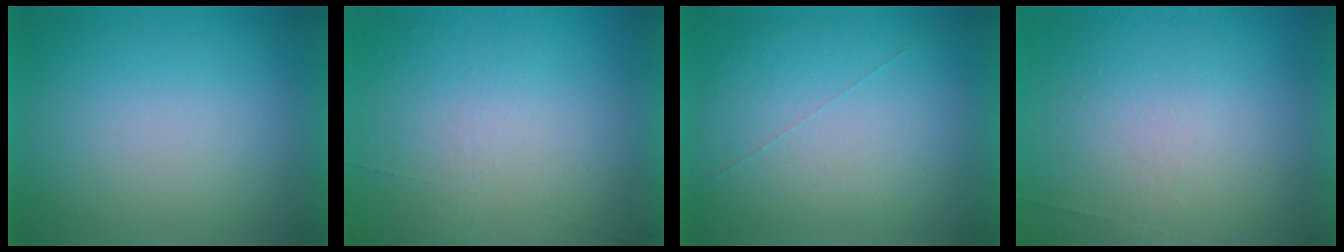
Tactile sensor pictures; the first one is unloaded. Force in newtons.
{"total": 6.8}
{"total": 1.0}
{"total": 6.8}